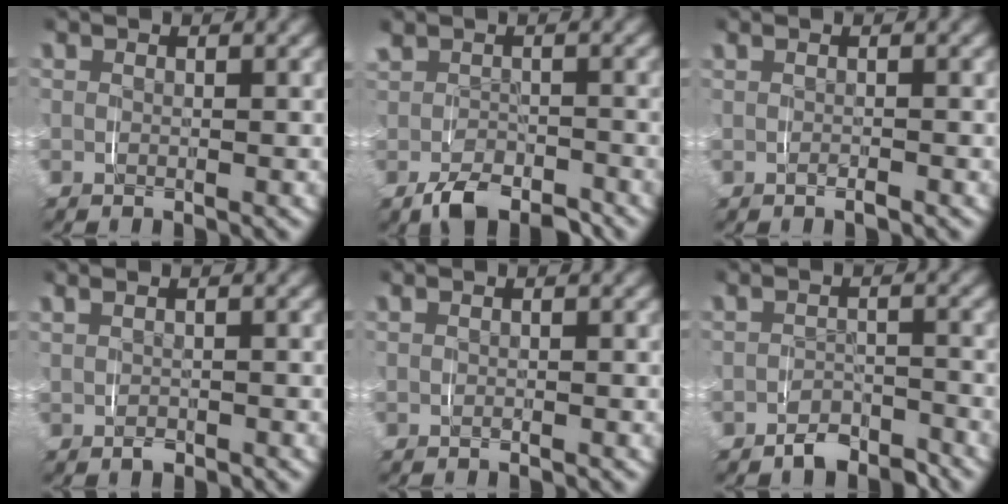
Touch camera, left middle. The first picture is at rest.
{"total": 3.5, "force": [-2.3, 1.8, 1.9], "torque": [-0.035, -0.006, -0.033]}
{"total": 0.8, "force": [-0.1, 0.3, 0.8], "torque": [-0.012, 0.008, -0.004]}
{"total": 1.5, "force": [0.1, 0.9, 1.2], "torque": [-0.016, 0.005, 0.003]}
{"total": 0.7, "force": [0.2, 0.3, 0.6], "torque": [-0.009, 0.009, 0.001]}
{"total": 2.7, "force": [-2.3, 1.1, 0.9], "torque": [-0.007, 0.002, -0.041]}